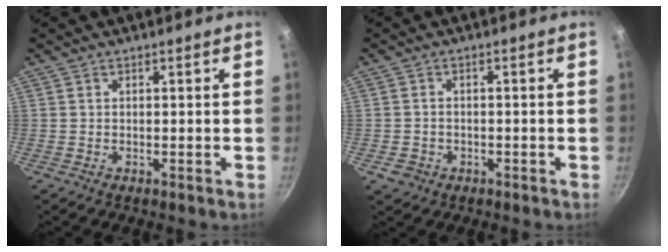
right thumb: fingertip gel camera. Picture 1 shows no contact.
{"total": 3.0, "force": [-1.2, 2.5, 1.2], "torque": [-0.020, 0.013, -0.012]}